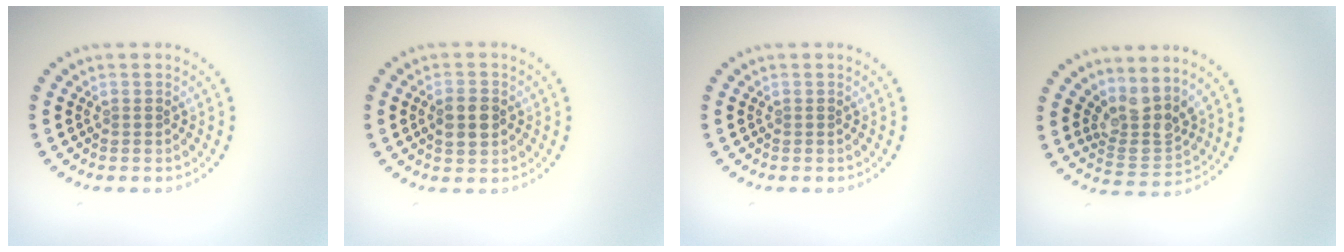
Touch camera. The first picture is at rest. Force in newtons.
{"total": 2.6, "press": 2.6, "slide": 0.1}
{"total": 0.0}
{"total": 3.6, "press": 2.7, "slide": 2.4}